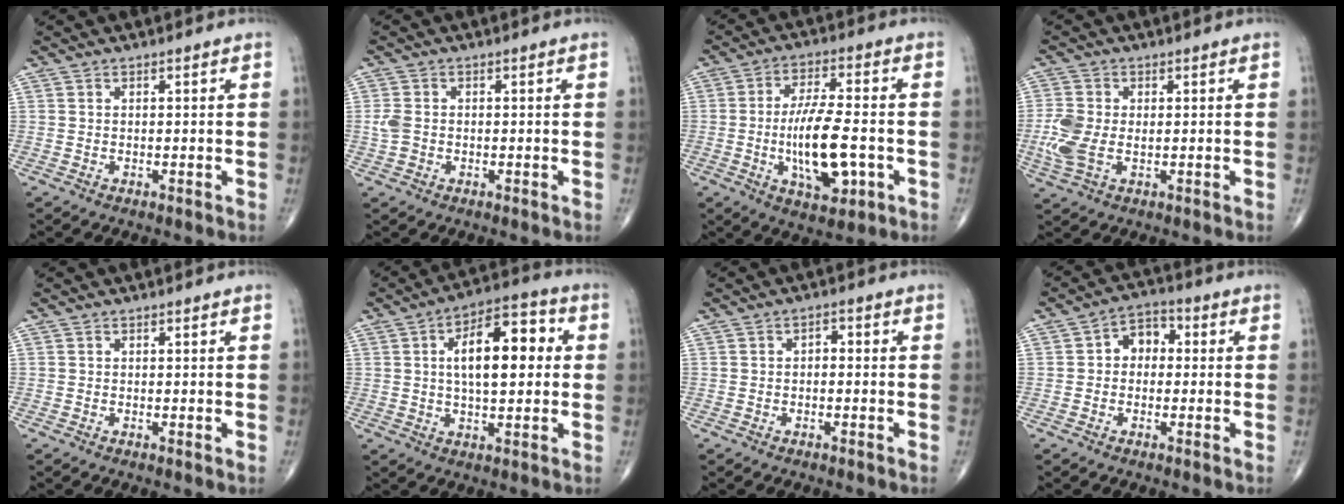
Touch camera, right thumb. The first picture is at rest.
{"total": 2.7, "force": [-0.3, 2.0, 1.7], "torque": [-0.041, 0.005, -0.008]}
{"total": 13.4, "force": [-2.7, 5.0, 12.1], "torque": [-0.207, 0.009, -0.040]}
{"total": 6.8, "force": [-0.5, 4.2, 5.3], "torque": [-0.139, 0.003, -0.009]}
{"total": 0.0}
{"total": 14.2, "force": [2.1, 6.6, 12.4], "torque": [-0.171, 0.018, 0.027]}
{"total": 1.7, "force": [-0.1, 1.1, 1.3], "torque": [-0.009, 0.010, -0.009]}
{"total": 5.7, "force": [0.3, 4.3, 3.7], "torque": [-0.031, 0.022, -0.008]}